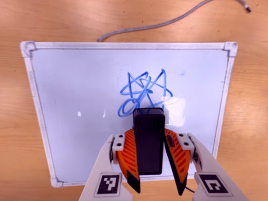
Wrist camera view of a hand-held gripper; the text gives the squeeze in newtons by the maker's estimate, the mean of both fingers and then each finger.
{"total": 6.0, "left": 5.7, "right": 6.4}